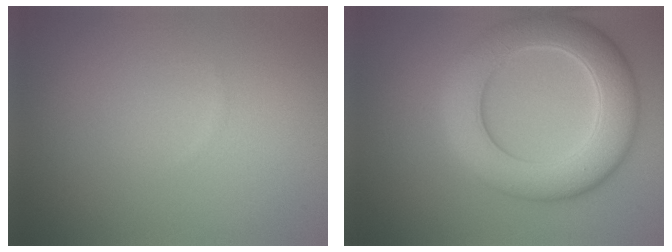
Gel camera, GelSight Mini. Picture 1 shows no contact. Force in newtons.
{"total": 8.1, "press": 8.1, "slide": 0.3}